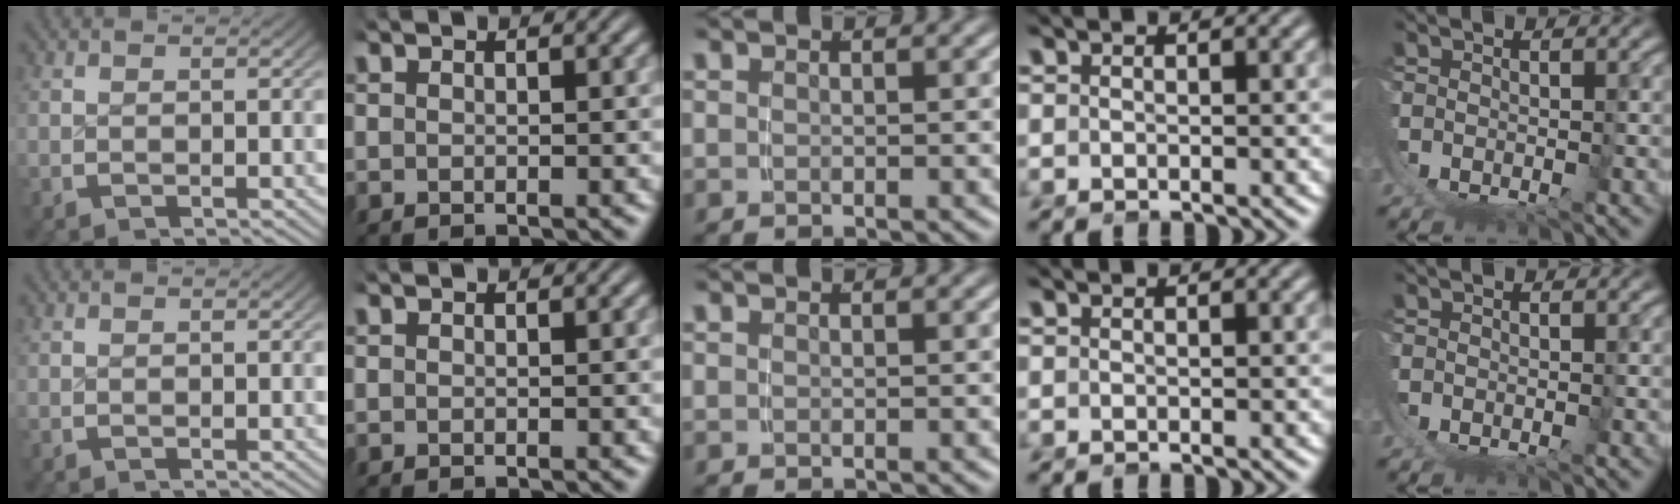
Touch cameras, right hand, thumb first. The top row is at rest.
{}